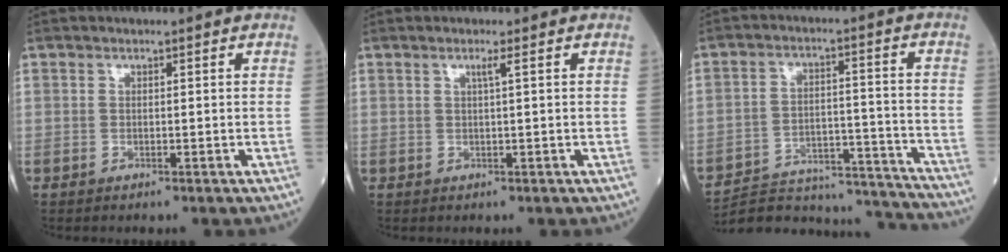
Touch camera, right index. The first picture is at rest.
{"total": 1.0, "force": [0.4, -0.3, 0.9], "torque": [-0.023, -0.002, 0.010]}
{"total": 21.6, "force": [-21.0, 2.5, 4.2], "torque": [-0.067, 0.014, -0.295]}